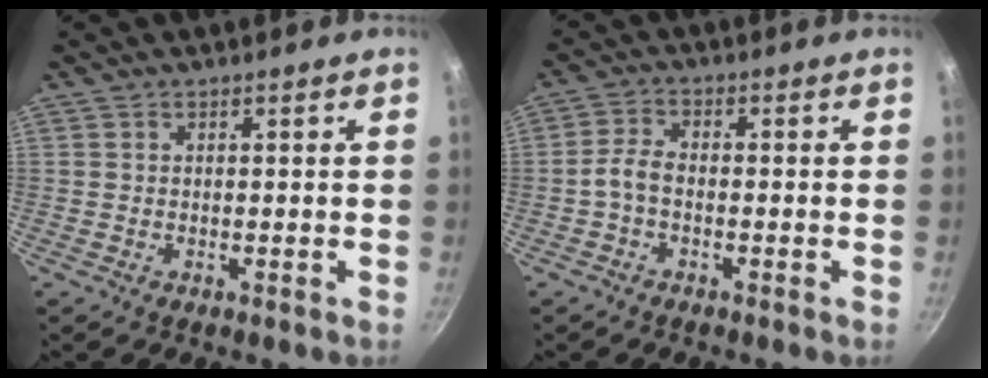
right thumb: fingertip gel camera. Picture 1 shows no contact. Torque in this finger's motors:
{"motor_torque": [-0.22, 0.13, 0.53, -0.42, 0.01]}